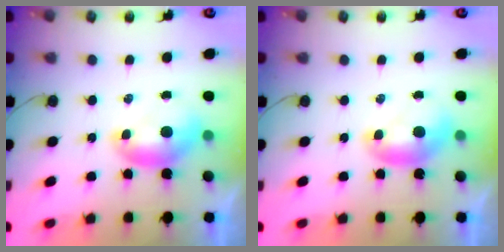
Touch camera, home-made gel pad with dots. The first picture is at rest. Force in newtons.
{"total": 0.0}